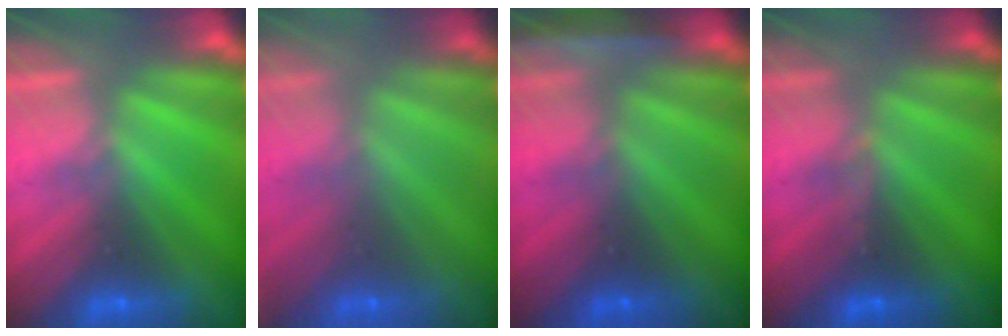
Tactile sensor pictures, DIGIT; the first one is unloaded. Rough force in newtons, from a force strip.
{"total": 1.2}
{"total": 1.9}
{"total": 2.7}